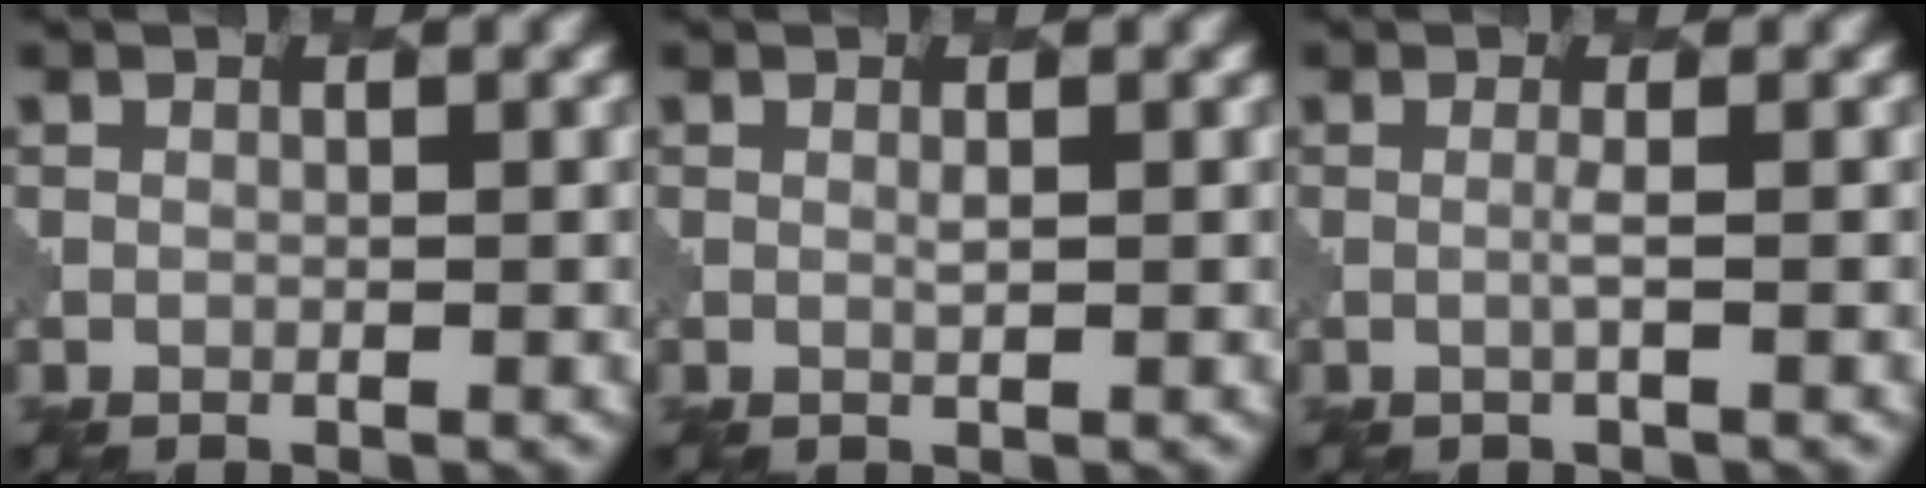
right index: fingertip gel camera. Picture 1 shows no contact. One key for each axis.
{"total": 0.6, "fx": 0.5, "fy": -0.1, "fz": 0.4, "tx": -0.009, "ty": 0.001, "tz": 0.009}
{"total": 0.9, "fx": 0.1, "fy": 0.0, "fz": 0.9, "tx": -0.012, "ty": 0.002, "tz": -0.005}